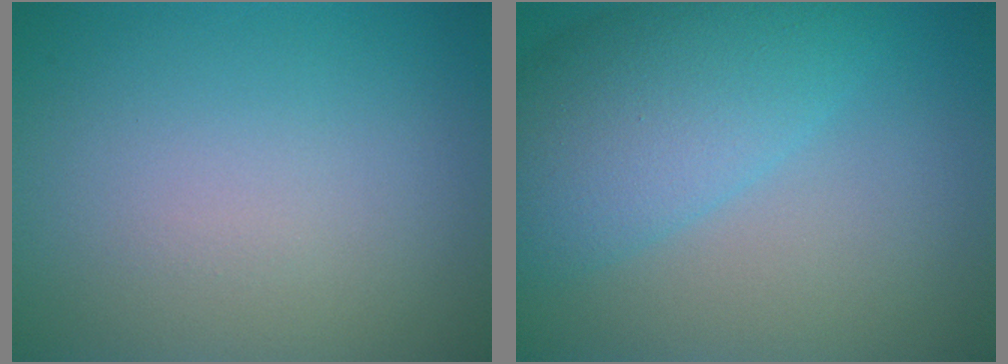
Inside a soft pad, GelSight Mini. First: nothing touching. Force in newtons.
{"total": 7.0, "press": 7.0, "slide": 0.3}